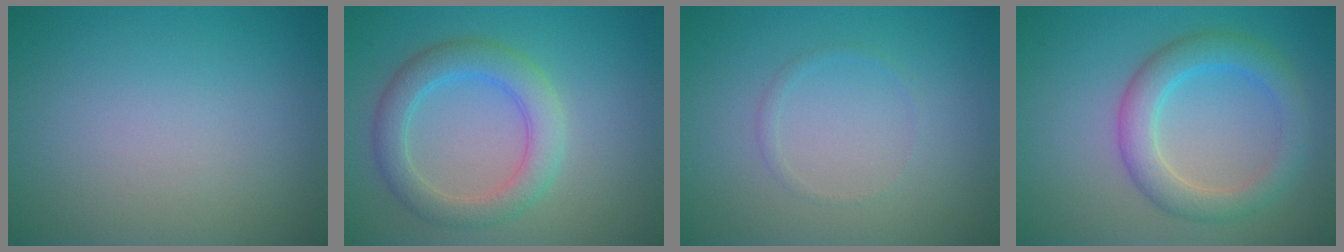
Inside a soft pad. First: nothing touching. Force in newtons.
{"total": 4.2, "press": 4.2, "slide": 0.3}
{"total": 0.7, "press": 0.7, "slide": 0.0}
{"total": 4.3, "press": 4.3, "slide": 0.1}